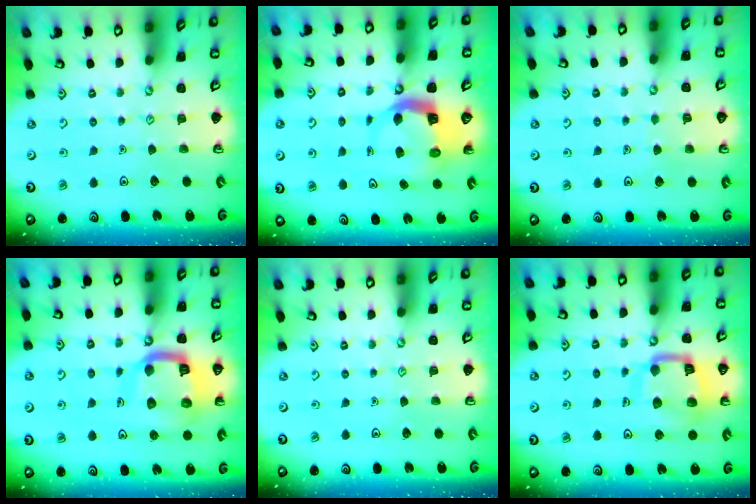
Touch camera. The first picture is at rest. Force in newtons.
{"total": 5.3, "press": 5.3, "slide": 0.7}
{"total": 3.3, "press": 3.2, "slide": 0.3}
{"total": 13.8, "press": 13.7, "slide": 1.4}
{"total": 0.0}
{"total": 13.1, "press": 13.0, "slide": 1.5}